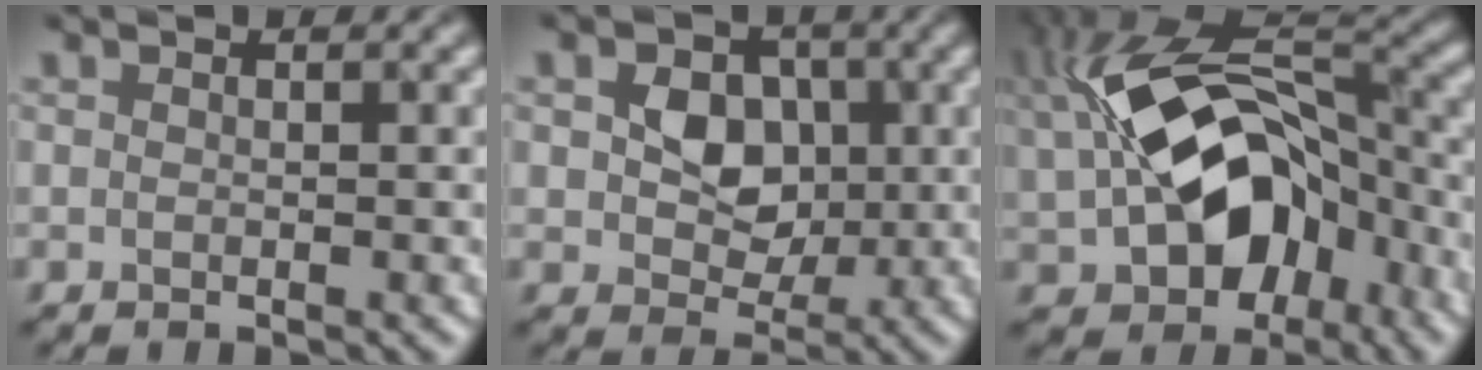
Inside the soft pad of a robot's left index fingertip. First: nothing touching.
{"total": 4.1, "force": [0.2, 3.4, 2.2], "torque": [-0.048, -0.008, -0.002]}
{"total": 13.3, "force": [-1.5, 8.6, 10.0], "torque": [-0.171, -0.012, -0.013]}